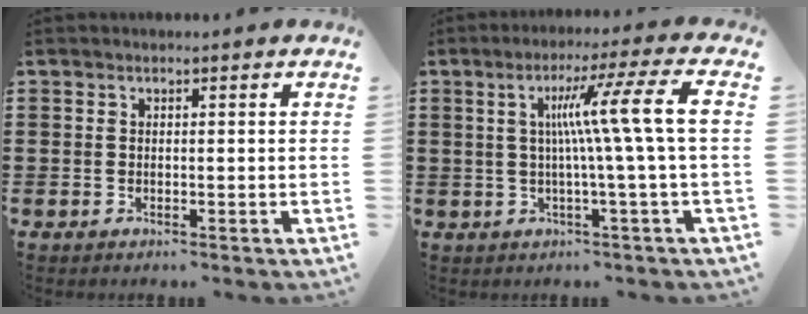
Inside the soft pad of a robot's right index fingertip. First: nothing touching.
{"total": 11.6, "force": [1.5, -1.0, 11.4], "torque": [-0.205, -0.003, 0.012]}